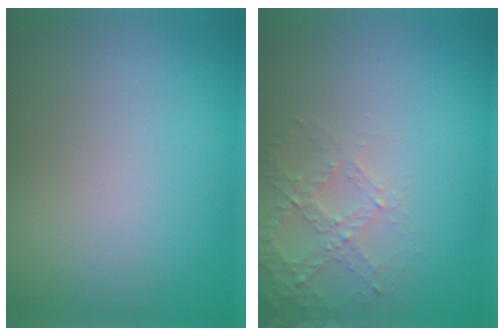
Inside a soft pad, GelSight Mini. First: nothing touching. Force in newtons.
{"total": 2.6, "press": 2.5, "slide": 0.8}